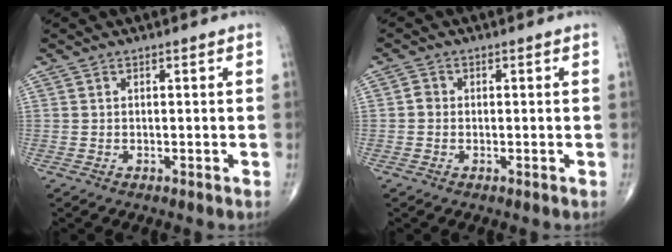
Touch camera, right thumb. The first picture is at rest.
{"total": 1.4, "force": [-0.2, 1.2, 0.6], "torque": [-0.004, 0.004, -0.006]}